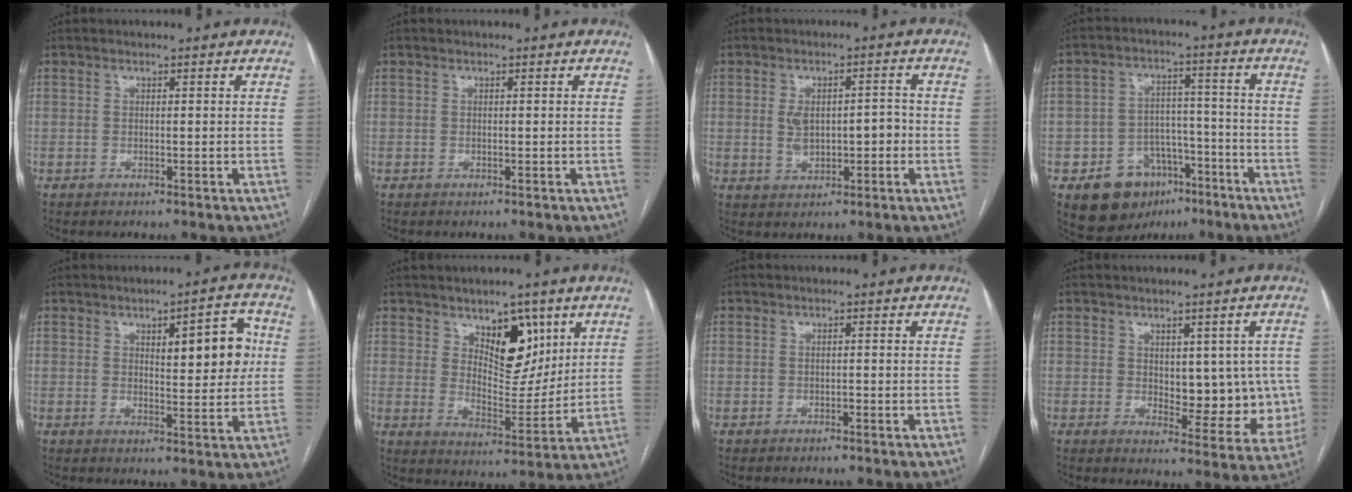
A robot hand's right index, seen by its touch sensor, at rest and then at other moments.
{"total": 0.0}
{"total": 5.8, "force": [-0.4, 3.1, 4.9], "torque": [-0.087, 0.018, 0.004]}
{"total": 10.8, "force": [-6.0, 7.8, 4.5], "torque": [-0.070, 0.030, -0.086]}
{"total": 8.6, "force": [2.1, 2.6, 7.9], "torque": [-0.102, 0.013, 0.030]}
{"total": 9.5, "force": [5.0, 4.7, 6.6], "torque": [-0.096, -0.005, 0.088]}
{"total": 0.0}
{"total": 8.8, "force": [0.6, 4.6, 7.5], "torque": [-0.073, 0.000, 0.019]}